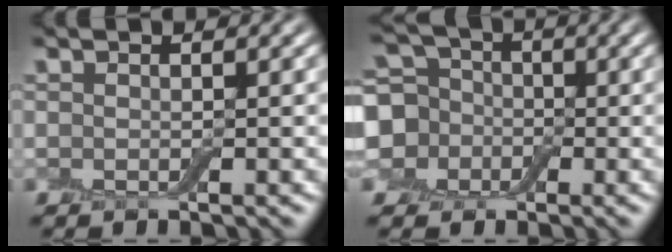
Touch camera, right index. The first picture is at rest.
{"total": 7.2, "force": [-0.3, 6.5, 3.1], "torque": [-0.073, 0.011, -0.040]}